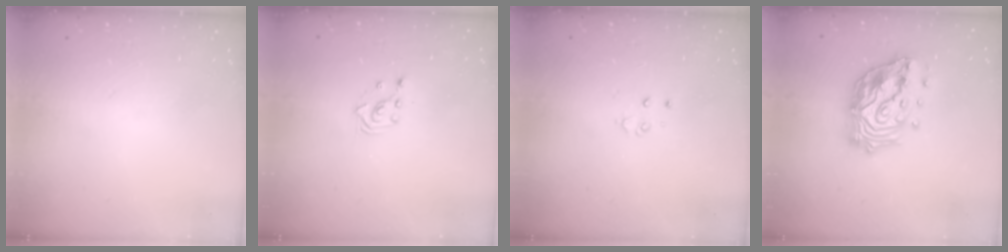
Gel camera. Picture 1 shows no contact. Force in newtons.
{"total": 2.5, "press": 2.5, "slide": 0.3}
{"total": 2.8, "press": 2.8, "slide": 0.3}
{"total": 19.6, "press": 19.5, "slide": 2.3}